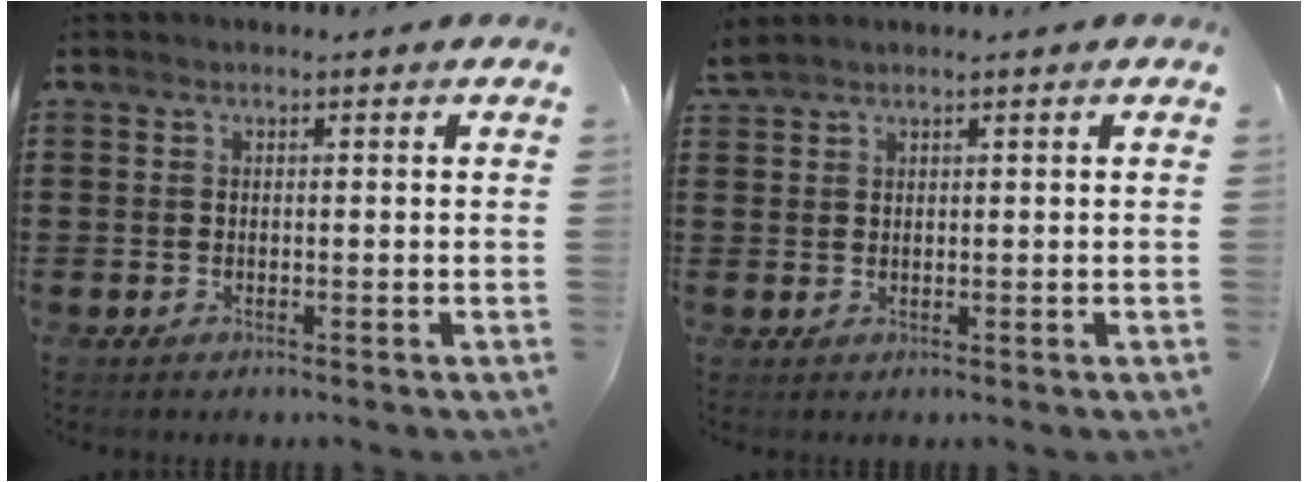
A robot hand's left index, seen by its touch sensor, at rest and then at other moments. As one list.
[{"total": 1.4, "force": [1.3, 0.1, 0.4], "torque": [-0.011, -0.001, 0.027]}]